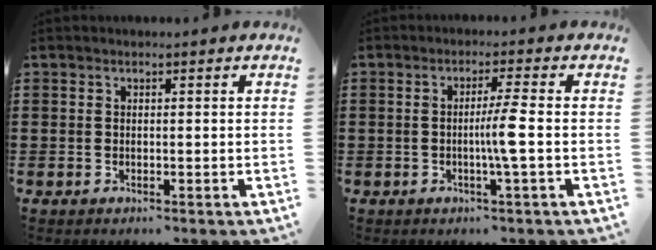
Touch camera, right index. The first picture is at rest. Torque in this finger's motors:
{"motor_torque": [2.13, 0.01, 0.37, 0.11]}